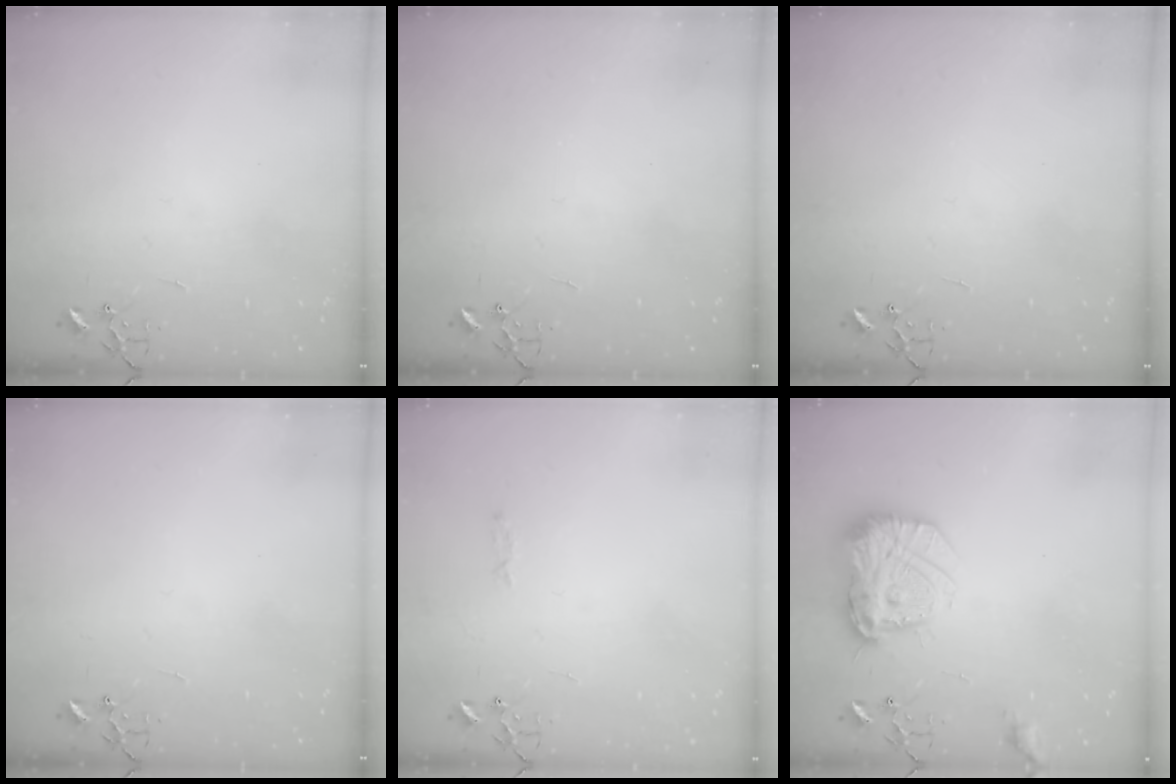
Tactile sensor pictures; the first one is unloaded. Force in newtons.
{"total": 0.0}
{"total": 0.0}
{"total": 0.0}
{"total": 3.3, "press": 3.3, "slide": 0.5}
{"total": 17.4, "press": 17.4, "slide": 1.3}